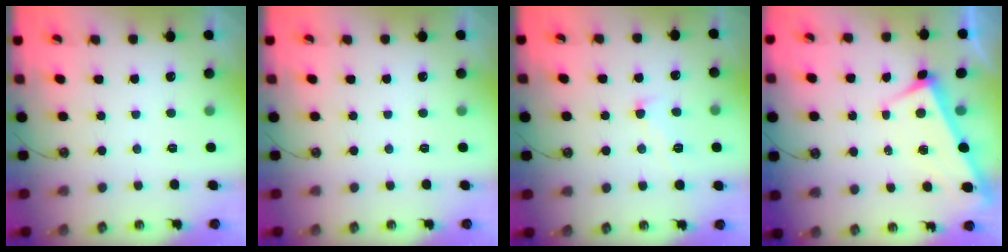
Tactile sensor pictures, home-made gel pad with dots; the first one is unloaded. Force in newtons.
{"total": 0.0}
{"total": 0.6, "press": 0.0, "slide": 0.6}
{"total": 3.8, "press": 3.8, "slide": 0.2}